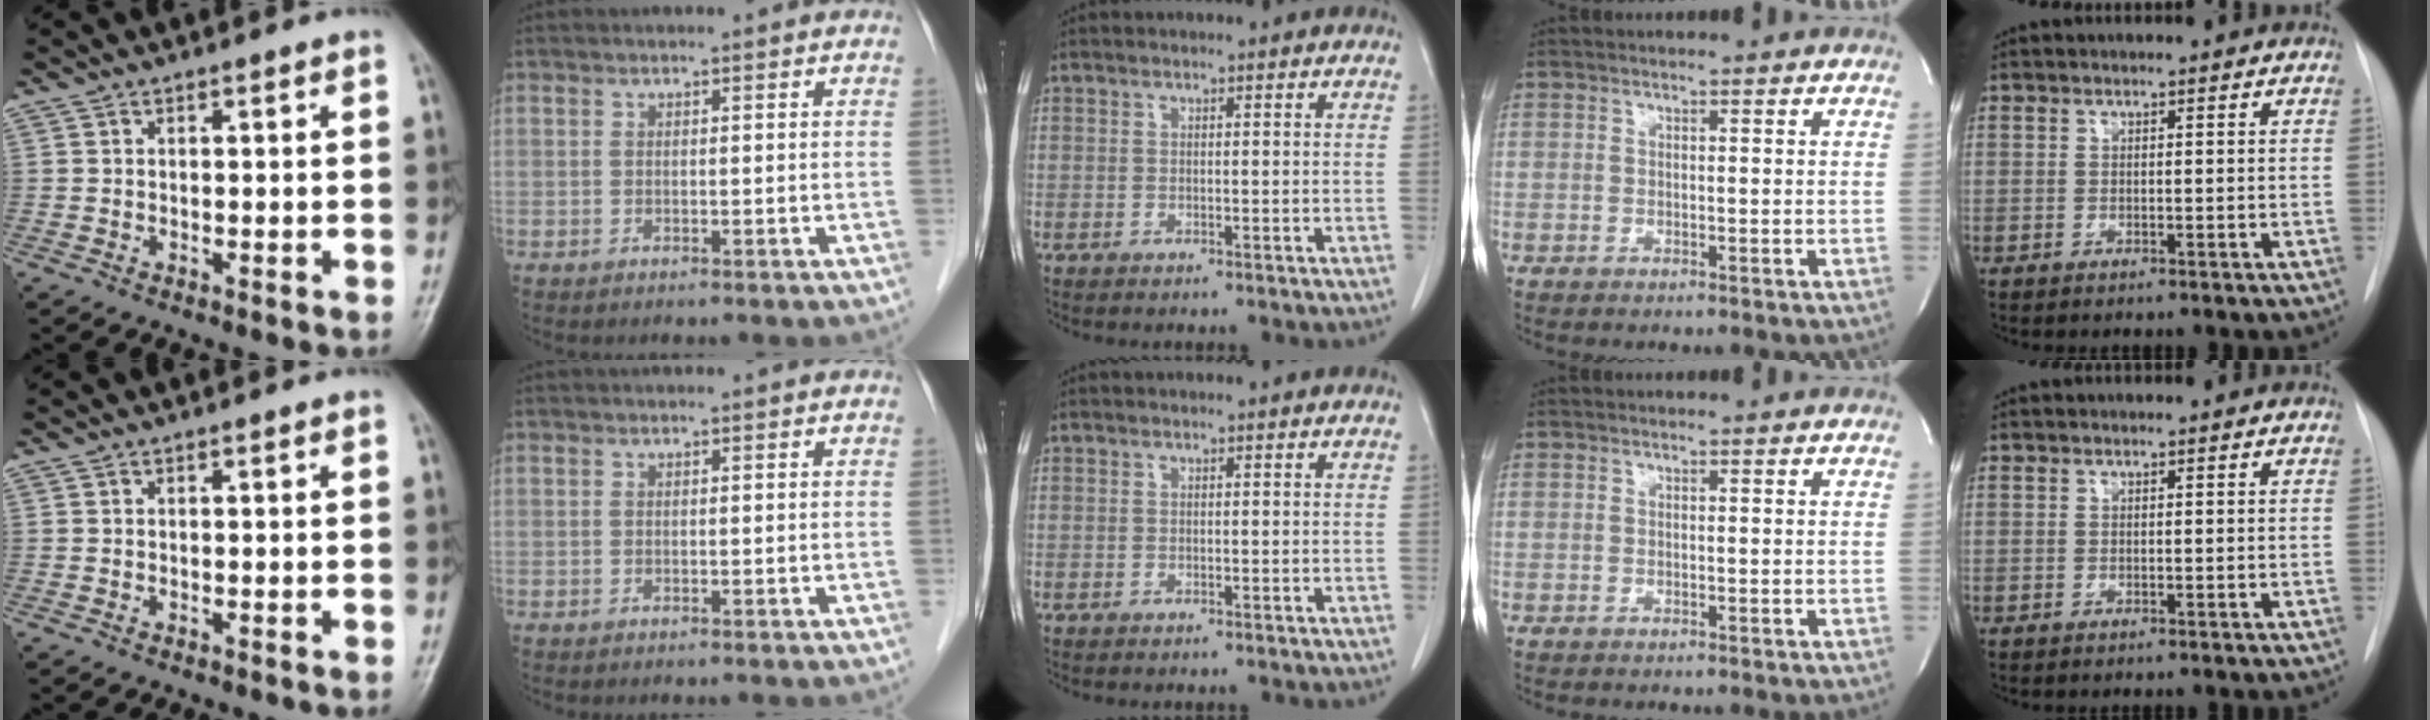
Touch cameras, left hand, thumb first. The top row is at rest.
{}